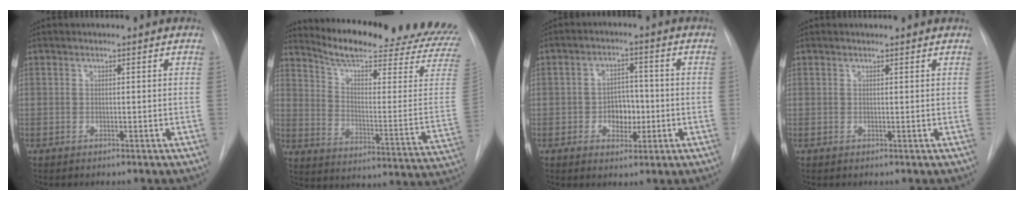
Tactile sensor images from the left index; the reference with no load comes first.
{"total": 27.5, "force": [25.2, 1.6, 11.0], "torque": [-0.168, -0.116, 0.317]}
{"total": 5.2, "force": [-1.1, 3.6, 3.6], "torque": [-0.052, 0.010, -0.013]}
{"total": 1.7, "force": [1.6, 0.2, 0.4], "torque": [-0.011, 0.013, 0.021]}